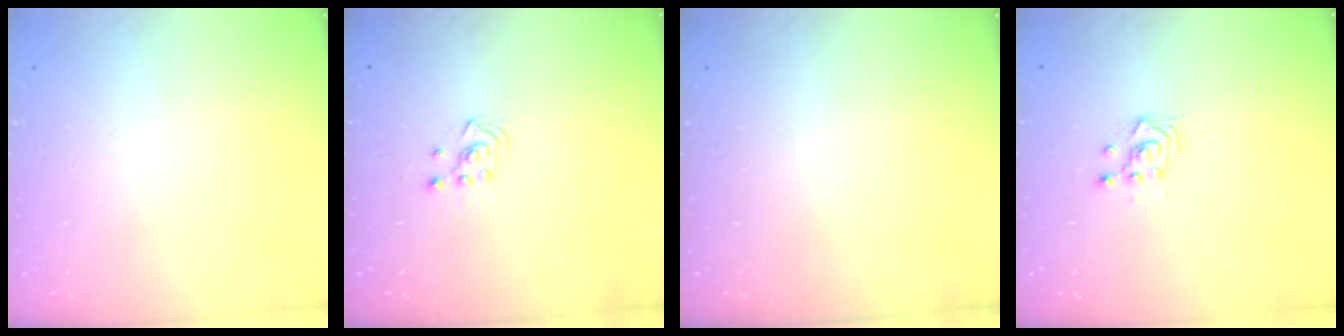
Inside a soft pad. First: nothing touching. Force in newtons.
{"total": 2.5, "press": 2.4, "slide": 0.8}
{"total": 0.0}
{"total": 2.3, "press": 2.3, "slide": 0.2}